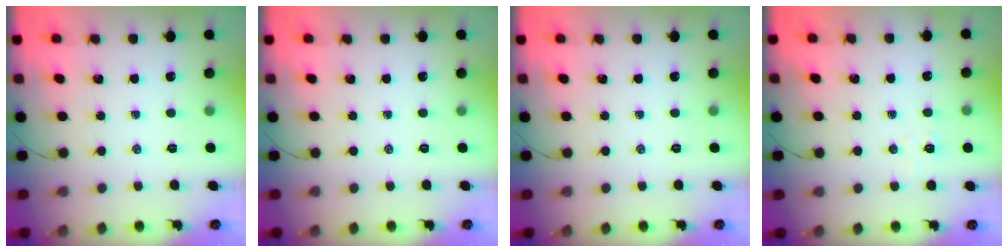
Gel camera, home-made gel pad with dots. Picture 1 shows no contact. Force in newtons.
{"total": 0.0}
{"total": 0.0}
{"total": 3.9, "press": 3.8, "slide": 1.0}